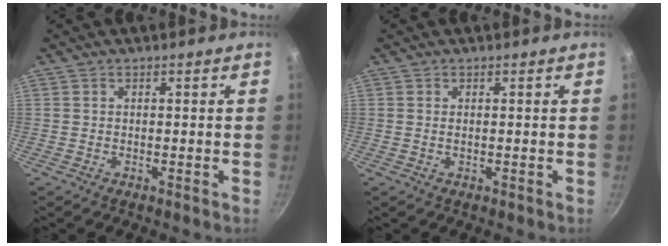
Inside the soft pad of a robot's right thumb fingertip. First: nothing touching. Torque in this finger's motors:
{"motor_torque": [-0.09, 0.16, -0.26, 0.07, -0.01]}